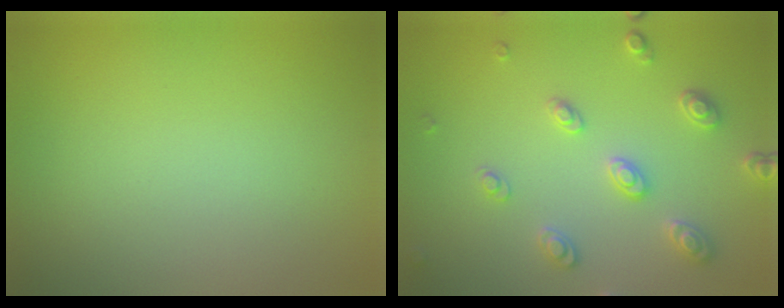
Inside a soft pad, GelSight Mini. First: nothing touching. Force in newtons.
{"total": 3.2, "press": 3.0, "slide": 0.9}